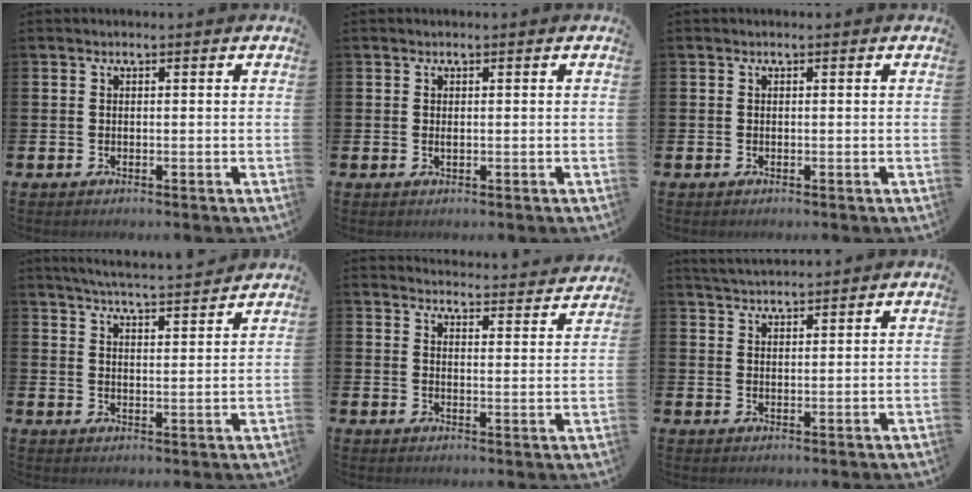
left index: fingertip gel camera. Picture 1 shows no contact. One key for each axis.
{"total": 0.6, "fx": 0.1, "fy": 0.2, "fz": 0.5, "tx": -0.005, "ty": -0.001, "tz": 0.001}
{"total": 0.0}
{"total": 5.3, "fx": 5.2, "fy": -0.2, "fz": 1.0, "tx": -0.031, "ty": -0.034, "tz": 0.091}
{"total": 4.1, "fx": 4.1, "fy": 0.3, "fz": 0.2, "tx": -0.005, "ty": -0.036, "tz": 0.069}
{"total": 3.2, "fx": 3.2, "fy": 0.2, "fz": 0.3, "tx": -0.013, "ty": -0.013, "tz": 0.059}